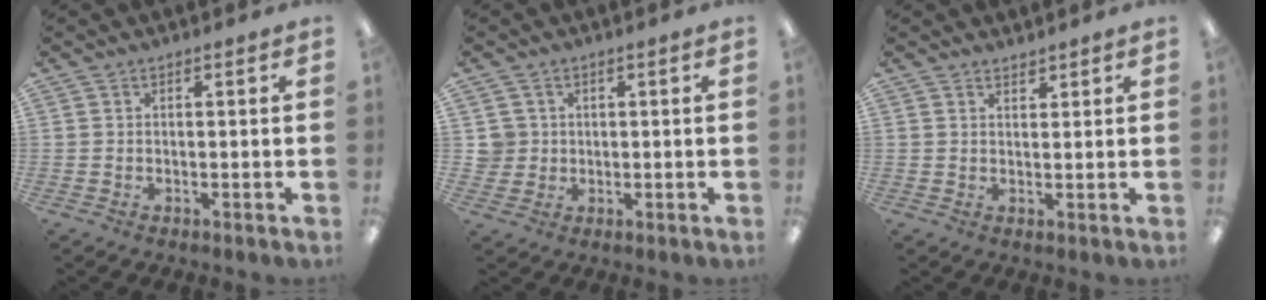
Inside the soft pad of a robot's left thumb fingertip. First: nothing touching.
{"total": 4.1, "force": [0.8, 4.0, 0.3], "torque": [-0.009, 0.006, 0.015]}
{"total": 1.7, "force": [1.7, 0.4, 0.0], "torque": [0.008, -0.009, 0.031]}